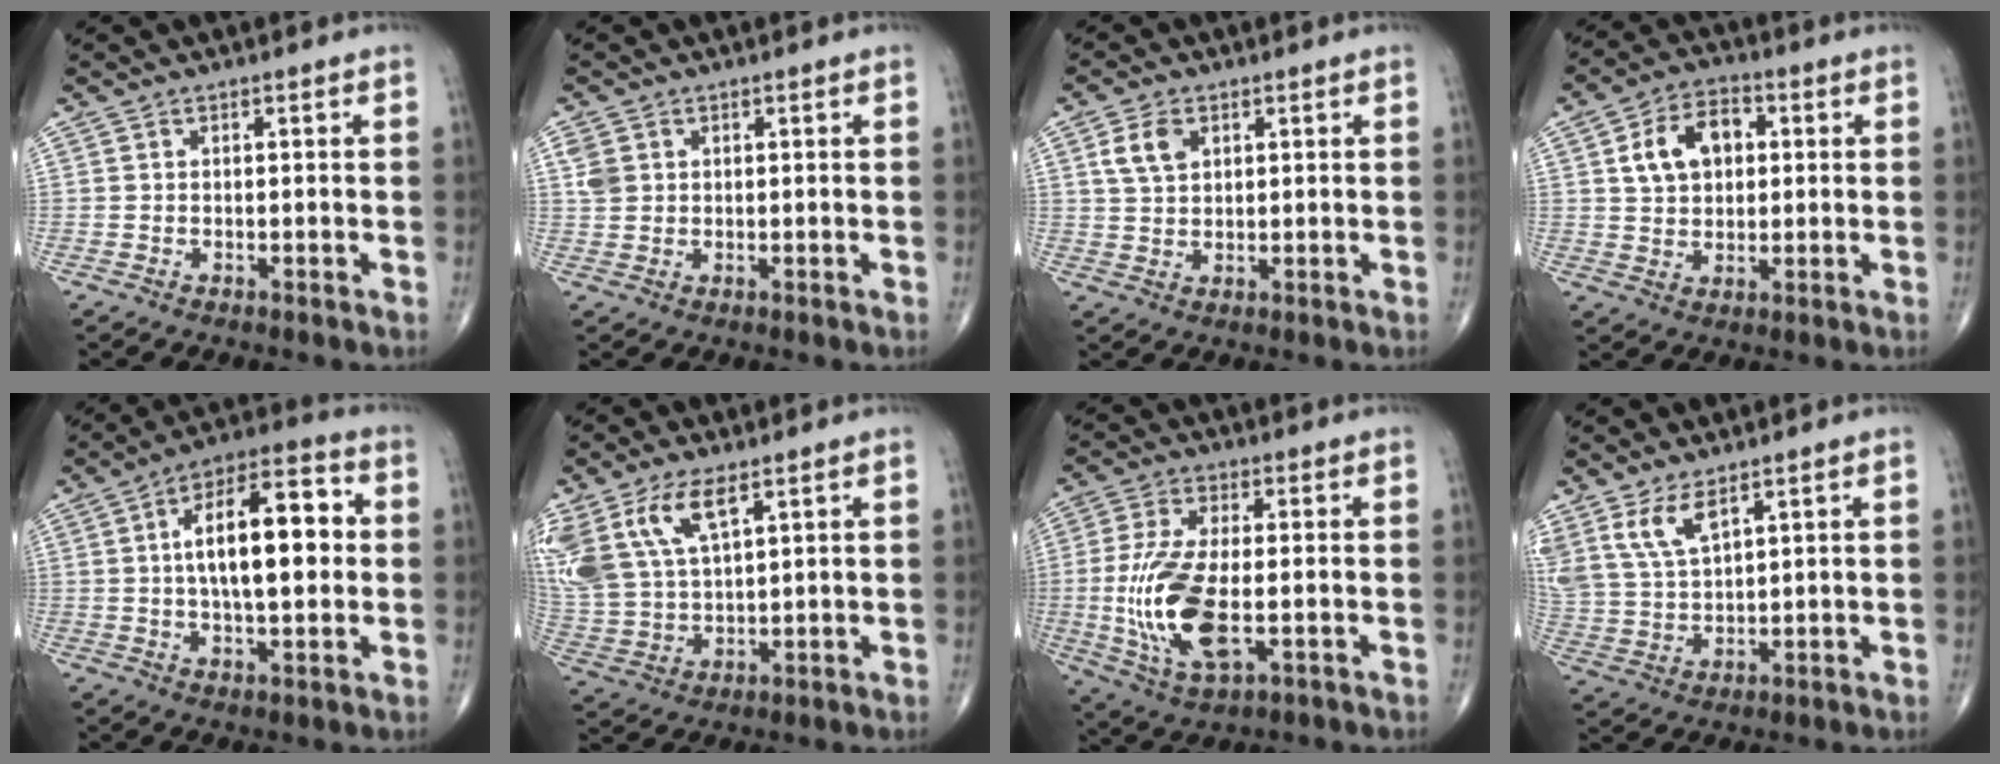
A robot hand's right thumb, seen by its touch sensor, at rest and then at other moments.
{"total": 3.0, "force": [0.9, 2.4, 1.5], "torque": [-0.026, 0.001, 0.023]}
{"total": 6.5, "force": [2.2, 4.5, 4.1], "torque": [-0.066, 0.000, 0.040]}
{"total": 10.0, "force": [2.3, 6.8, 6.9], "torque": [-0.098, 0.008, 0.037]}
{"total": 16.8, "force": [1.8, 7.1, 15.1], "torque": [-0.225, 0.022, 0.023]}
{"total": 15.7, "force": [7.9, 7.5, 11.3], "torque": [-0.248, -0.019, 0.165]}
{"total": 14.8, "force": [-2.1, 6.2, 13.3], "torque": [-0.282, -0.011, -0.033]}
{"total": 7.9, "force": [5.0, 3.2, 5.3], "torque": [-0.105, -0.020, 0.113]}